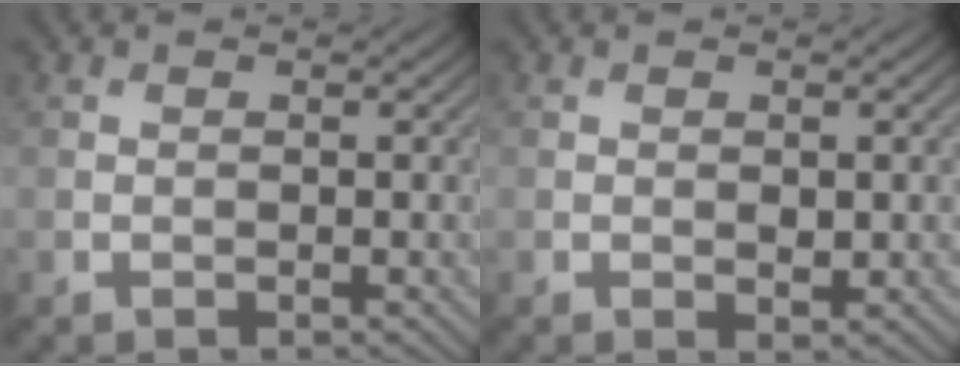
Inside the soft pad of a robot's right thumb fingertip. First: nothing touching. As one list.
[{"total": 1.0, "force": [0.0, 0.5, 0.8], "torque": [-0.011, -0.005, 0.000]}]